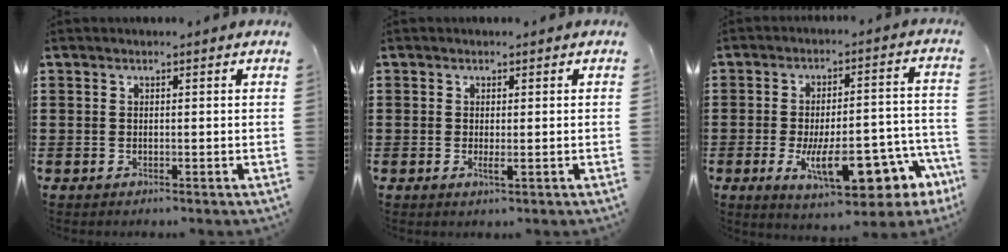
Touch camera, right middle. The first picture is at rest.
{"total": 1.1, "force": [0.0, 0.3, 1.0], "torque": [-0.019, -0.002, 0.001]}
{"total": 14.0, "force": [-5.8, 6.0, 11.2], "torque": [-0.173, -0.001, -0.099]}